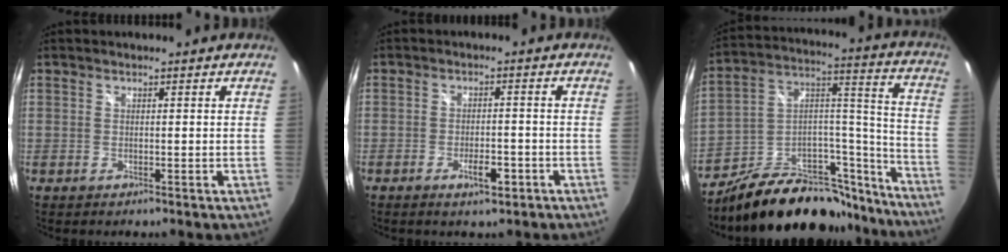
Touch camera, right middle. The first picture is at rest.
{"total": 3.5, "force": [-2.1, 1.1, 2.6], "torque": [-0.047, -0.003, -0.028]}
{"total": 24.3, "force": [-19.2, 10.5, 10.6], "torque": [-0.156, 0.074, -0.275]}